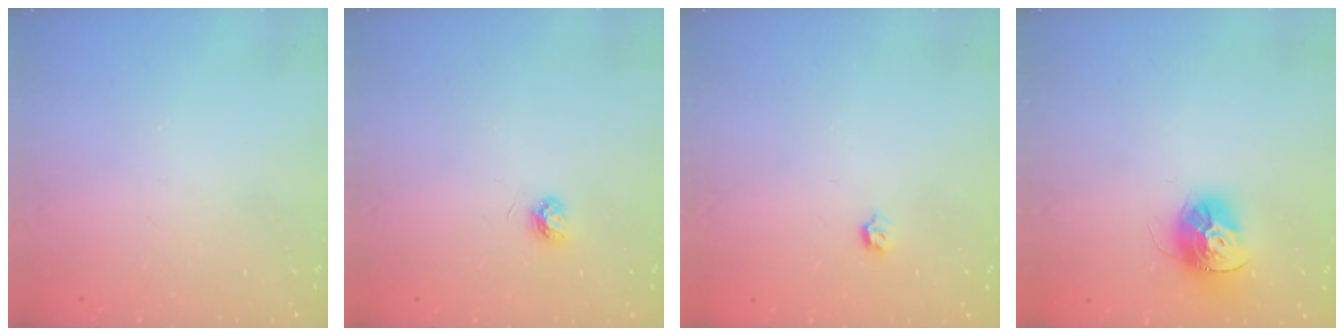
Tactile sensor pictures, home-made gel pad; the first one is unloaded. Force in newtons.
{"total": 3.9, "press": 3.9, "slide": 0.5}
{"total": 2.8, "press": 2.7, "slide": 0.8}
{"total": 12.7, "press": 12.7, "slide": 1.0}